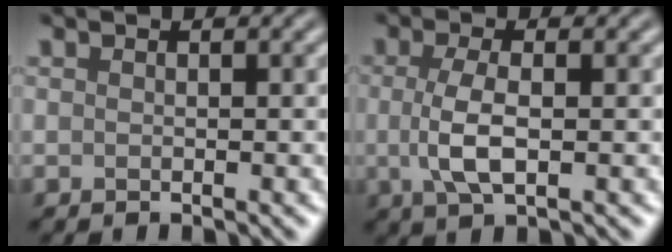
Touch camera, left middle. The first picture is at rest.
{"total": 3.7, "force": [-0.1, 1.4, 3.5], "torque": [-0.078, -0.001, -0.003]}